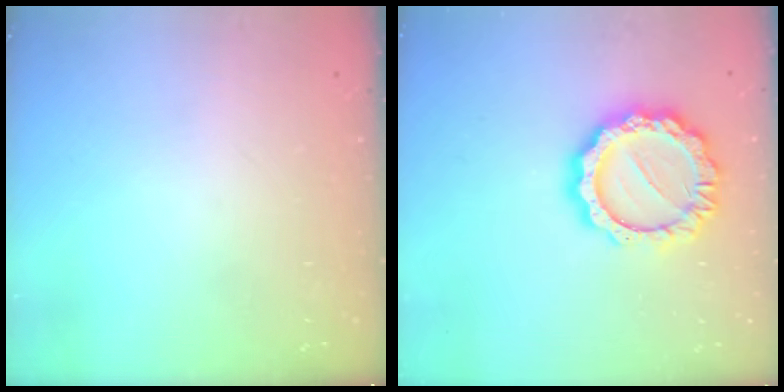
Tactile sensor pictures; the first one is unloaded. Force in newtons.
{"total": 13.7, "press": 13.7, "slide": 1.1}